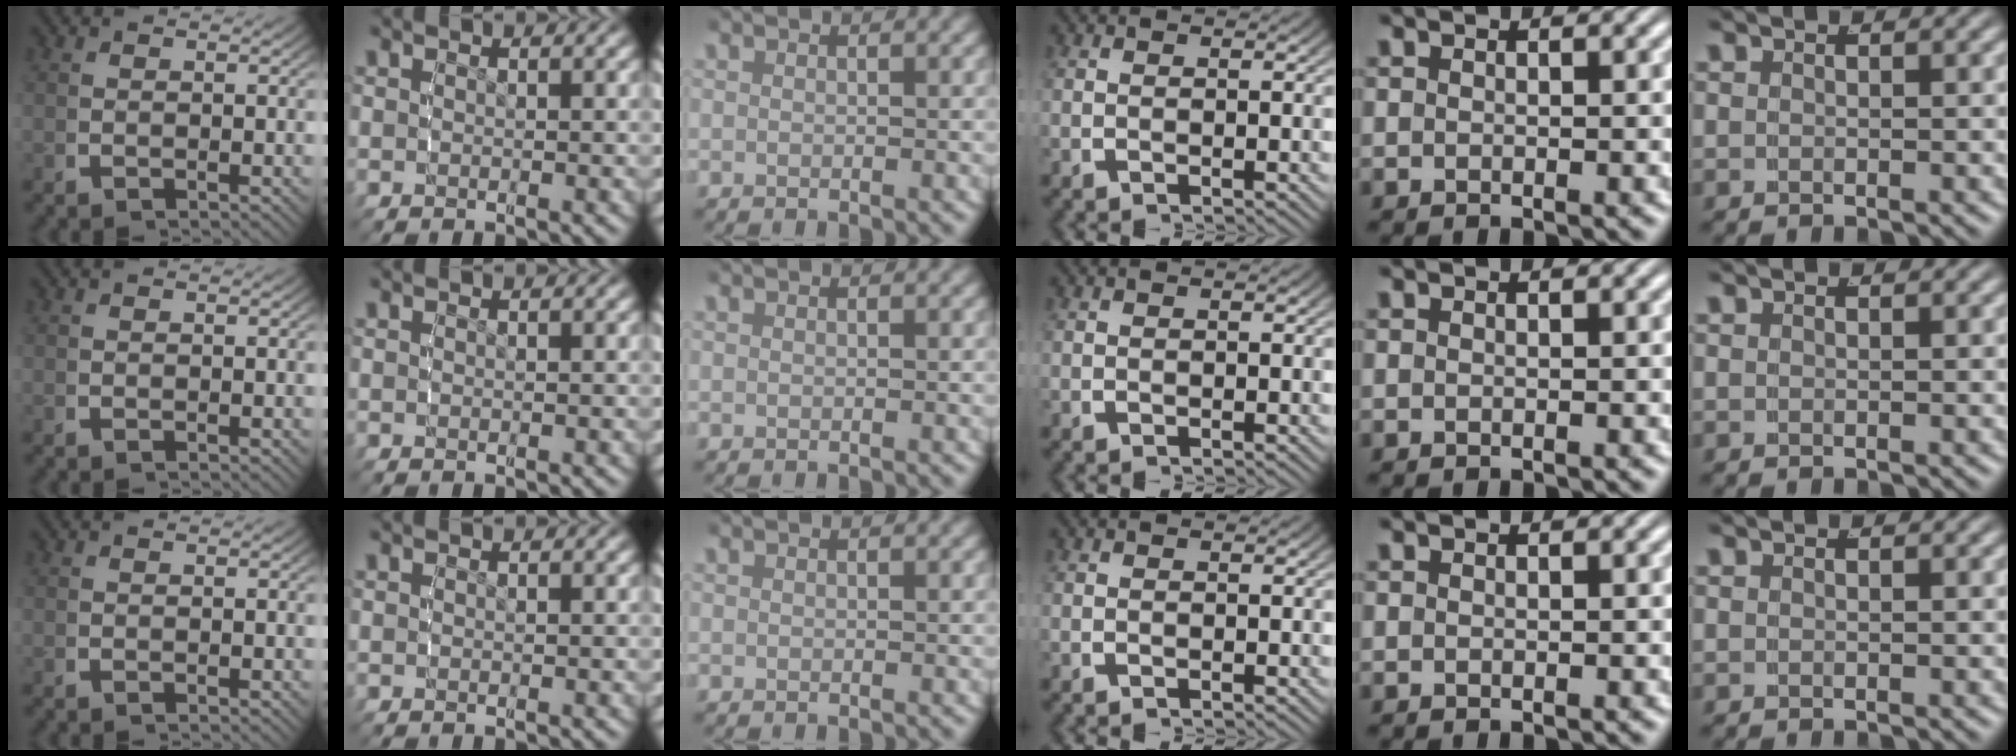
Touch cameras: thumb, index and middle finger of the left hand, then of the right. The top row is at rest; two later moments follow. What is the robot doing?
{"motion": "reach", "object": "paper towel"}